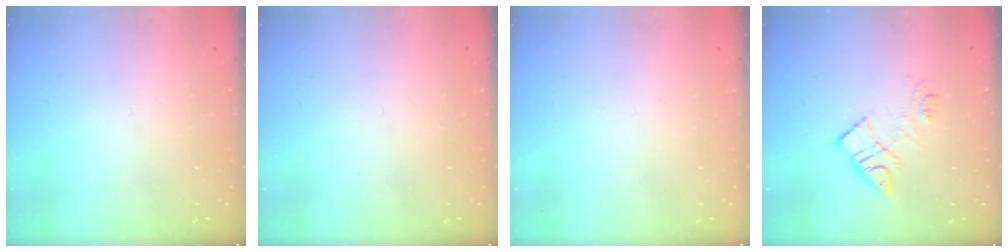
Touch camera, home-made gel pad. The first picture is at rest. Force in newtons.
{"total": 0.0}
{"total": 1.7, "press": 1.6, "slide": 0.1}
{"total": 9.5, "press": 9.4, "slide": 0.6}